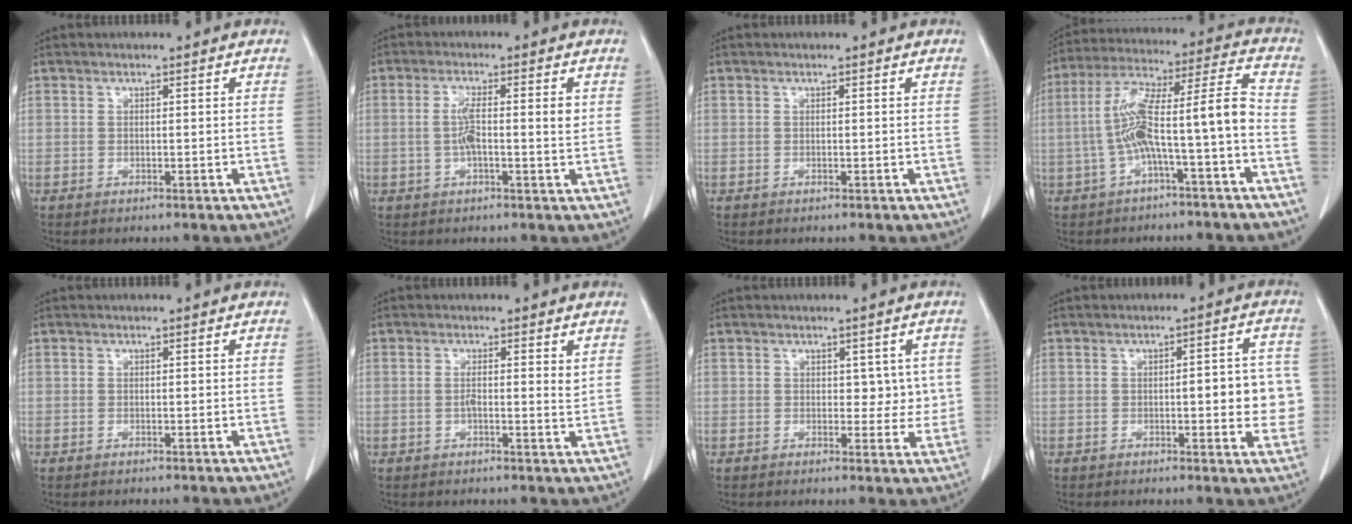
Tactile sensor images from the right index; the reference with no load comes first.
{"total": 5.0, "force": [0.3, 0.7, 4.9], "torque": [-0.096, 0.006, 0.002]}
{"total": 0.0}
{"total": 11.8, "force": [-2.9, 0.4, 11.4], "torque": [-0.214, 0.041, -0.049]}
{"total": 0.0}
{"total": 2.5, "force": [0.6, 0.4, 2.4], "torque": [-0.040, 0.001, 0.008]}
{"total": 3.6, "force": [0.7, 2.5, 2.5], "torque": [-0.014, 0.002, 0.009]}
{"total": 7.5, "force": [-0.4, 2.4, 7.1], "torque": [-0.073, 0.011, -0.006]}